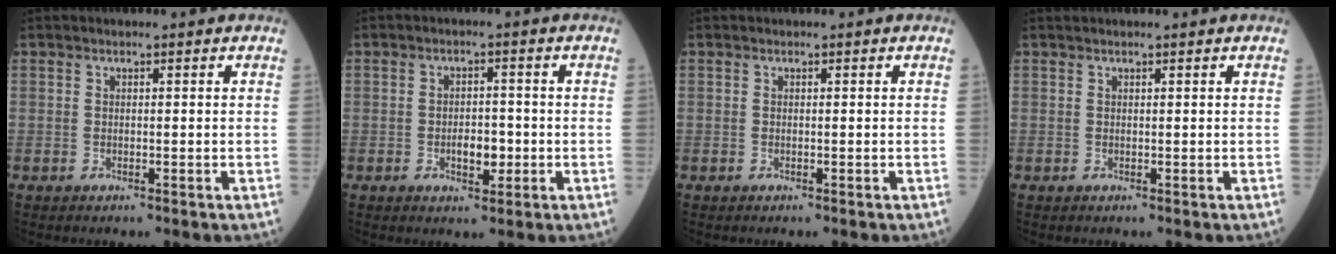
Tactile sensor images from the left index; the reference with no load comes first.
{"total": 3.7, "force": [-0.9, 1.8, 3.0], "torque": [-0.048, 0.003, -0.011]}
{"total": 0.0}
{"total": 1.7, "force": [1.4, -0.1, 0.9], "torque": [-0.009, 0.019, 0.024]}